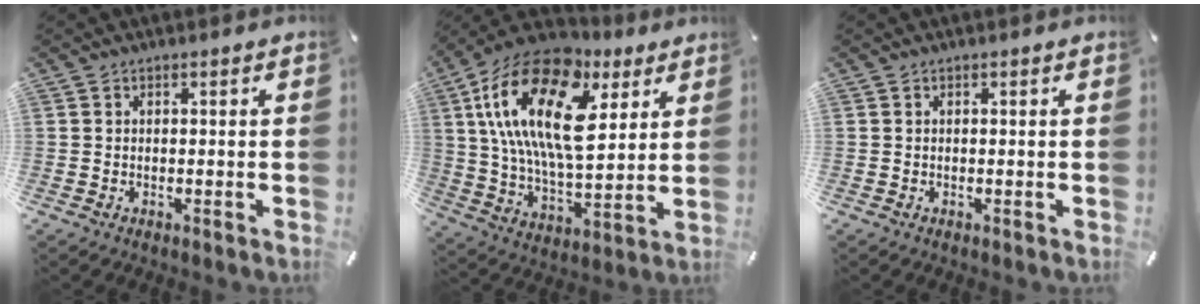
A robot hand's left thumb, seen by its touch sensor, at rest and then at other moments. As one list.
[{"total": 23.6, "force": [9.6, 12.9, 17.3], "torque": [-0.349, -0.037, 0.162]}, {"total": 0.0}]